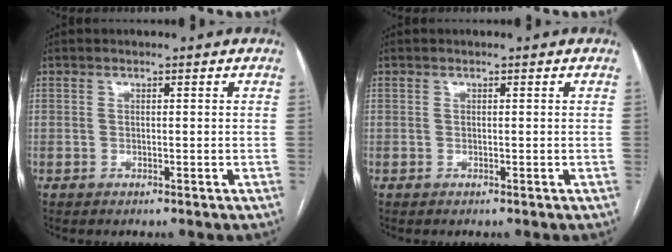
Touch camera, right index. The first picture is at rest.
{"total": 0.0}